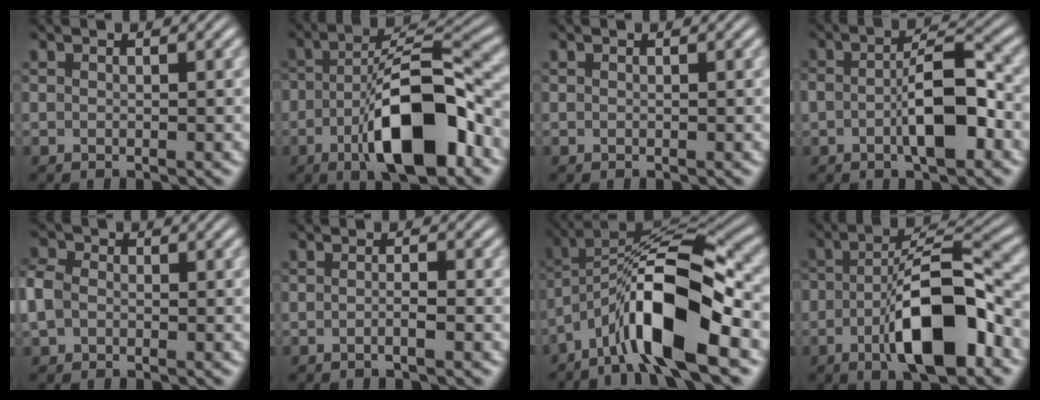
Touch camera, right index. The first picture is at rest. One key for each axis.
{"total": 10.0, "fx": -3.1, "fy": 3.5, "fz": 8.8, "tx": -0.134, "ty": -0.003, "tz": -0.049}
{"total": 0.0}
{"total": 5.4, "fx": -1.2, "fy": 2.1, "fz": 4.8, "tx": -0.078, "ty": 0.000, "tz": -0.022}
{"total": 3.0, "fx": -0.3, "fy": 2.6, "fz": 1.4, "tx": -0.051, "ty": -0.012, "tz": -0.001}
{"total": 1.1, "fx": -0.6, "fy": 0.0, "fz": 0.9, "tx": -0.010, "ty": 0.003, "tz": -0.018}
{"total": 10.4, "fx": -1.3, "fy": 4.7, "fz": 9.2, "tx": -0.154, "ty": -0.013, "tz": -0.016}
{"total": 8.9, "fx": -2.7, "fy": 3.0, "fz": 7.9, "tx": -0.120, "ty": -0.002, "tz": -0.044}